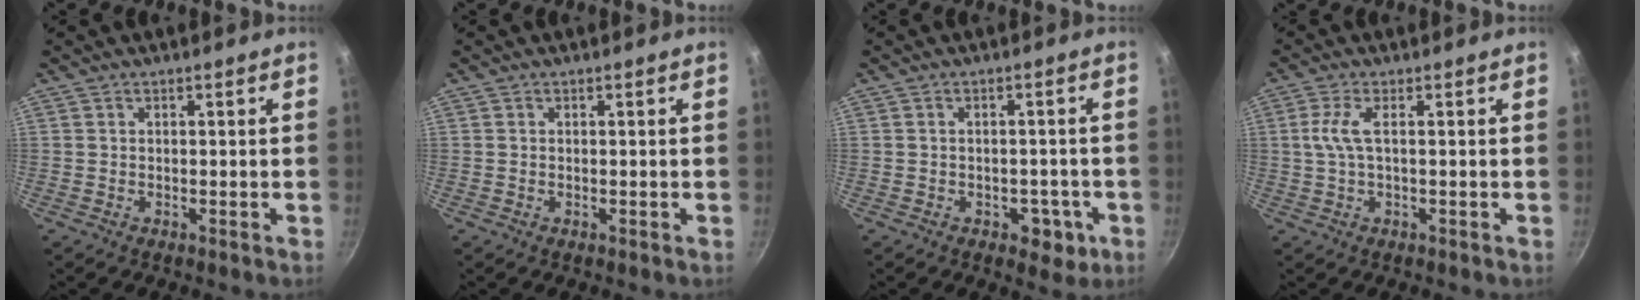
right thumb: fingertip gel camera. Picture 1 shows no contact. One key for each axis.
{"total": 0.0}
{"total": 4.8, "fx": -2.2, "fy": 3.1, "fz": 3.0, "tx": -0.013, "ty": 0.014, "tz": -0.025}
{"total": 3.8, "fx": 0.5, "fy": 1.1, "fz": 3.6, "tx": -0.104, "ty": 0.009, "tz": 0.010}